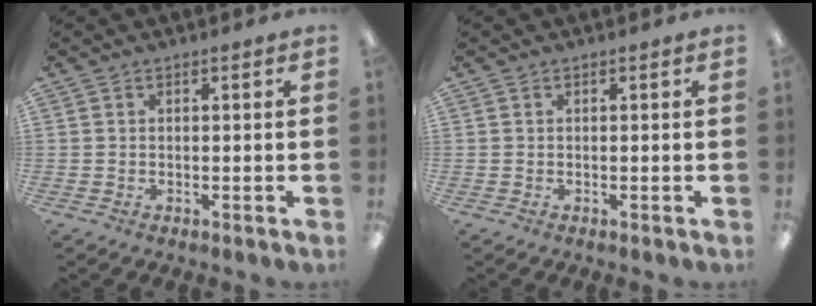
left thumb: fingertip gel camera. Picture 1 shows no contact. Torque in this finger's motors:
{"motor_torque": [-0.05, 0.05, 0.00, 0.00, 0.00]}